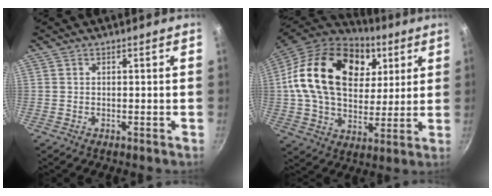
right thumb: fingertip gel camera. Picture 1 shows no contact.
{"total": 26.2, "force": [8.3, 17.7, 17.4], "torque": [-0.289, -0.006, 0.136]}